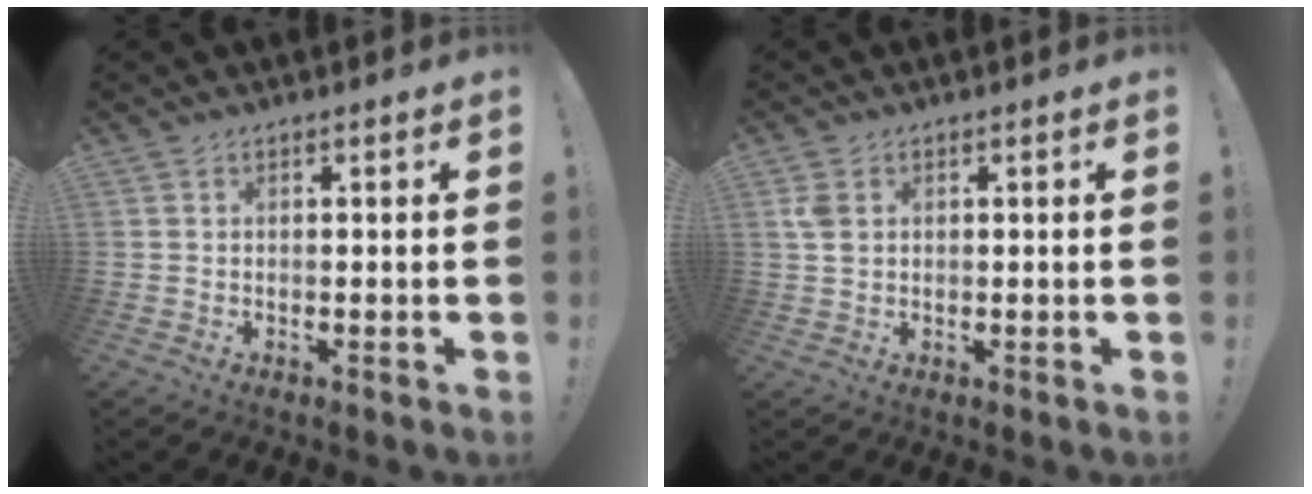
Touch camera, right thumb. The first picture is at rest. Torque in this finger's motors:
{"motor_torque": [0.53, 0.96, 0.47, -0.24, 0.00]}